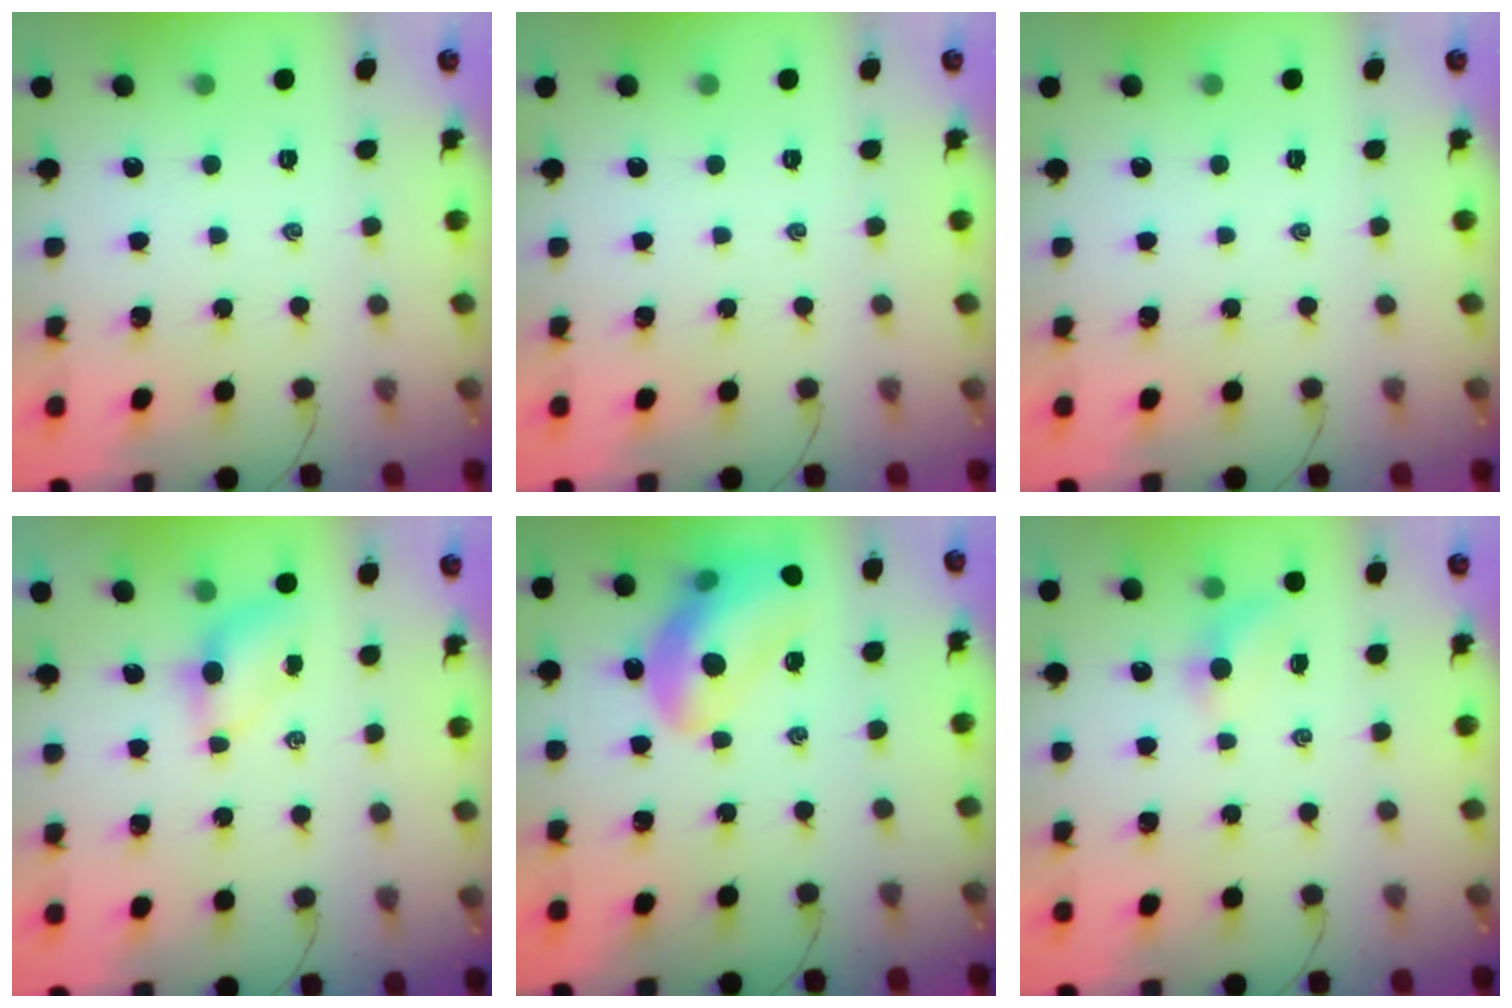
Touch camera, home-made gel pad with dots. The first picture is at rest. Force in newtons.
{"total": 0.0}
{"total": 0.0}
{"total": 4.6, "press": 4.4, "slide": 1.4}
{"total": 18.1, "press": 17.9, "slide": 3.1}
{"total": 4.6, "press": 4.4, "slide": 1.2}